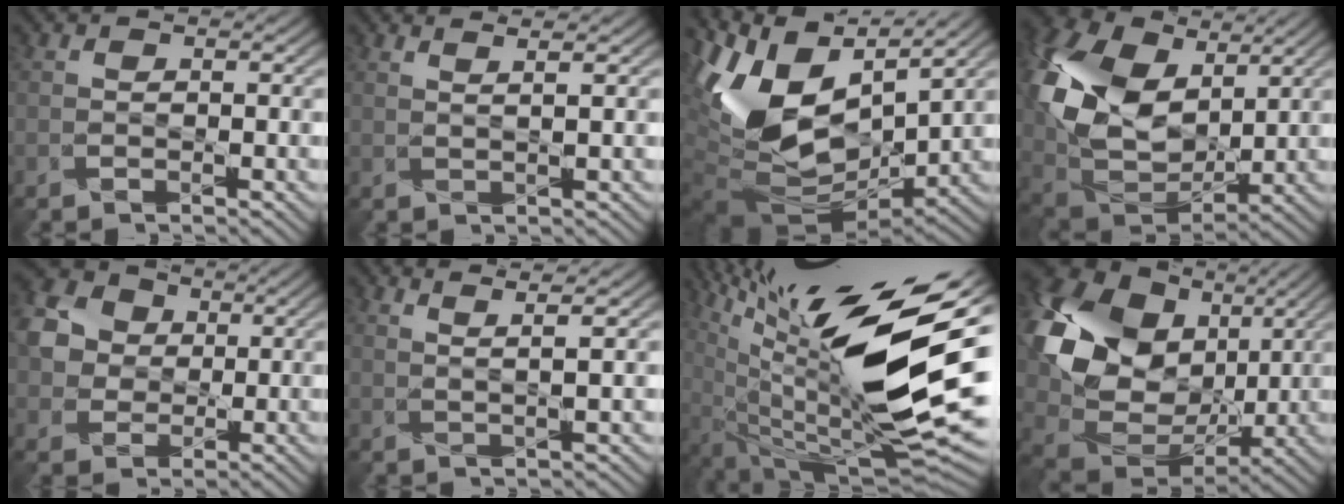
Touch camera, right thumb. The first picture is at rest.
{"total": 2.1, "force": [2.0, -0.7, 0.5], "torque": [-0.007, 0.002, 0.027]}
{"total": 15.4, "force": [4.7, 8.8, 11.7], "torque": [-0.271, -0.001, 0.102]}
{"total": 14.6, "force": [5.4, 9.6, 9.5], "torque": [-0.236, 0.026, 0.106]}
{"total": 9.1, "force": [2.6, 7.5, 4.4], "torque": [-0.139, 0.030, 0.037]}
{"total": 3.4, "force": [2.9, -0.5, 1.8], "torque": [-0.026, 0.005, 0.042]}
{"total": 21.3, "force": [8.0, 5.7, 18.9], "torque": [-0.297, 0.036, 0.138]}
{"total": 16.8, "force": [5.4, 12.5, 9.9], "torque": [-0.236, 0.015, 0.112]}